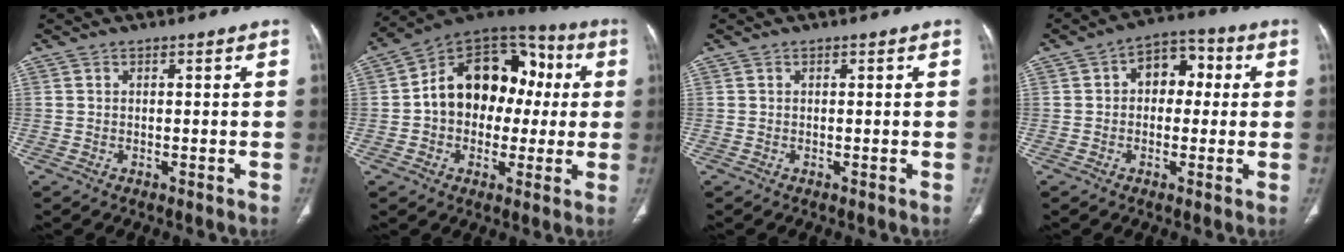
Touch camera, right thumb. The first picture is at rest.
{"total": 18.8, "force": [1.1, 13.9, 12.7], "torque": [-0.150, 0.046, 0.009]}
{"total": 0.0}
{"total": 8.5, "force": [1.4, 5.8, 6.0], "torque": [-0.049, 0.023, 0.012]}